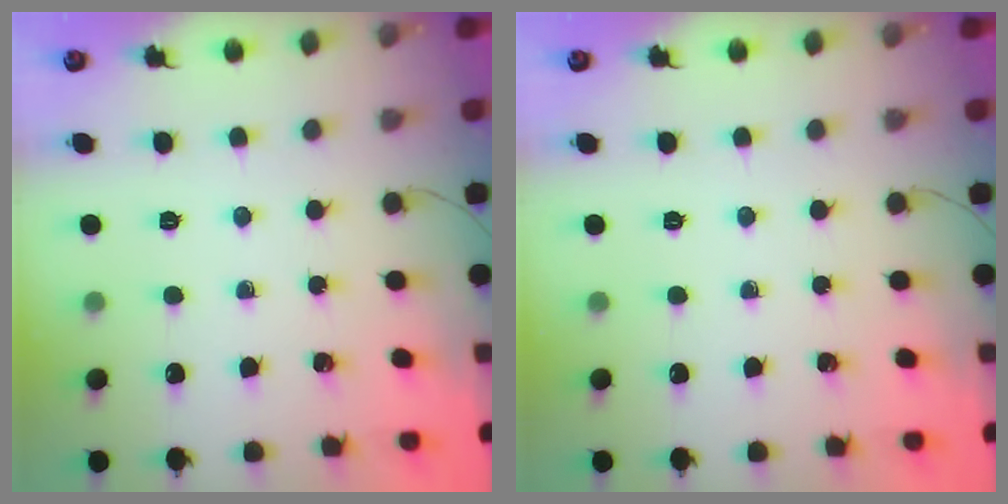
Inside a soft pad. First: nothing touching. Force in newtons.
{"total": 0.0}